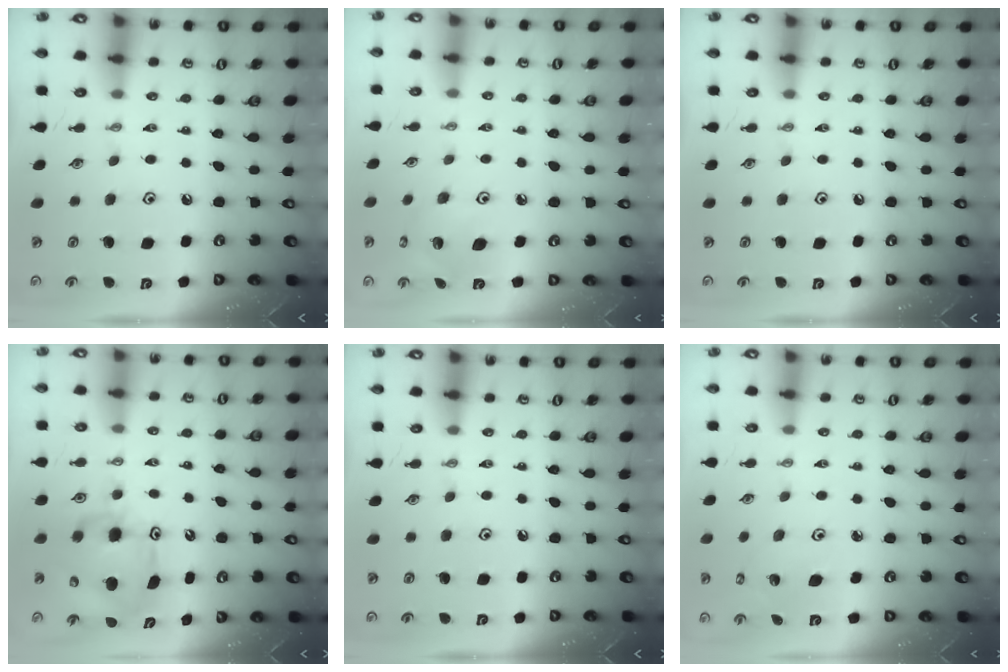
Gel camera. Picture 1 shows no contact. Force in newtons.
{"total": 6.3, "press": 6.3, "slide": 0.1}
{"total": 0.0}
{"total": 9.4, "press": 9.4, "slide": 0.5}
{"total": 0.0}
{"total": 2.3, "press": 2.3, "slide": 0.2}